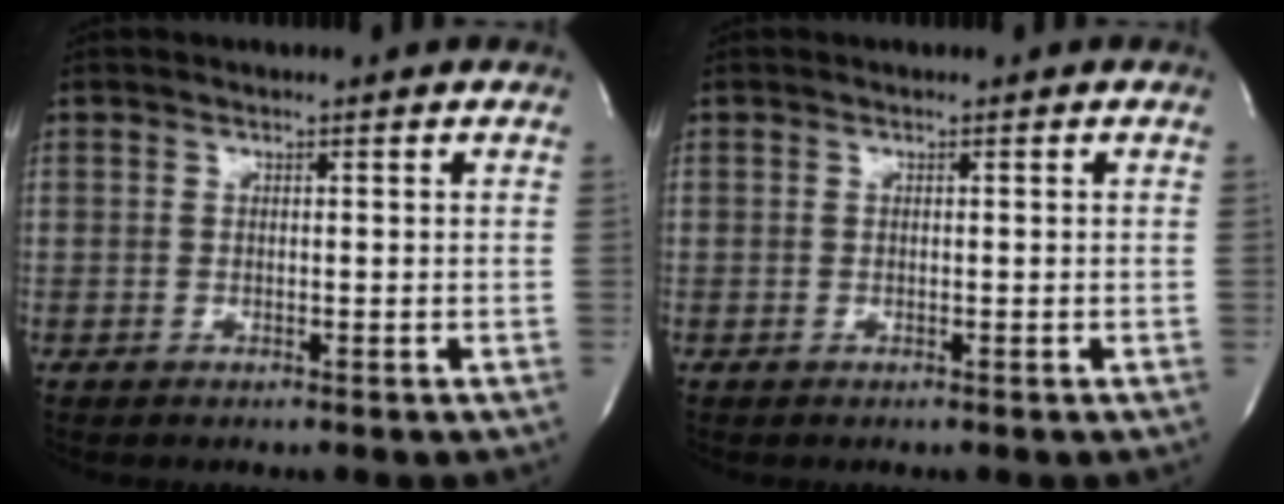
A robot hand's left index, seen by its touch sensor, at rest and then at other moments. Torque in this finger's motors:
{"motor_torque": [-0.07, 0.07, 0.00, -0.01]}